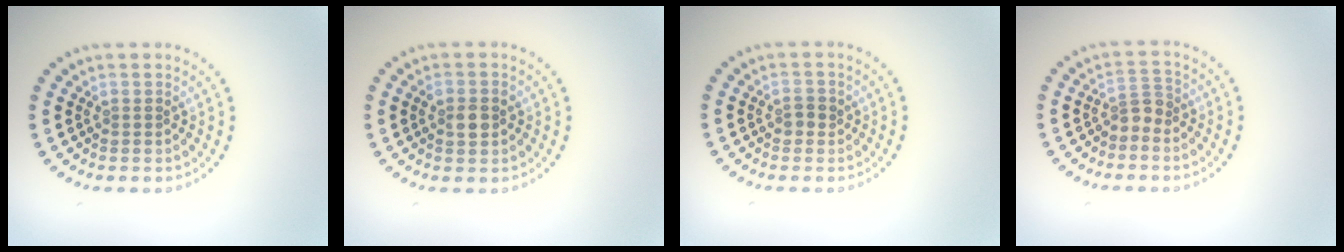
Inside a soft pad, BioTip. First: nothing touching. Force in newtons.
{"total": 2.5, "press": 2.5, "slide": 0.2}
{"total": 1.3, "press": 1.2, "slide": 0.4}
{"total": 1.8, "press": 1.4, "slide": 1.2}